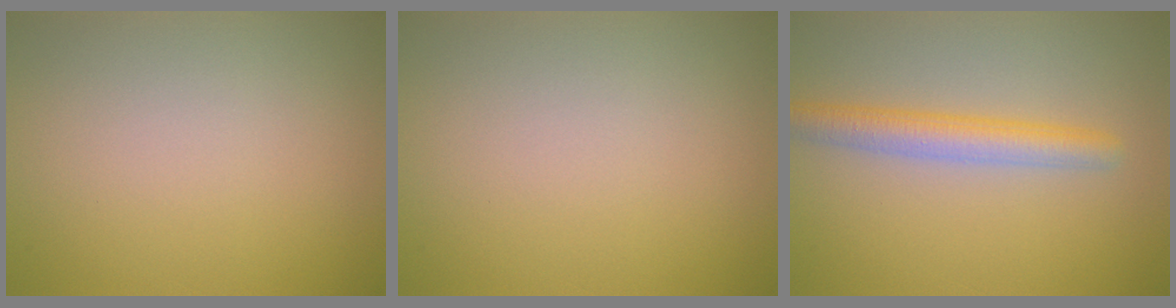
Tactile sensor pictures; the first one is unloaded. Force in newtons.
{"total": 0.0}
{"total": 3.7, "press": 3.7, "slide": 0.0}